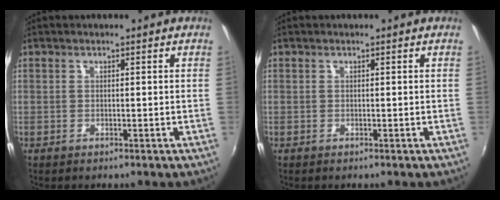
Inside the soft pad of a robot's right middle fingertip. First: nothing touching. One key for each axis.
{"total": 0.0}